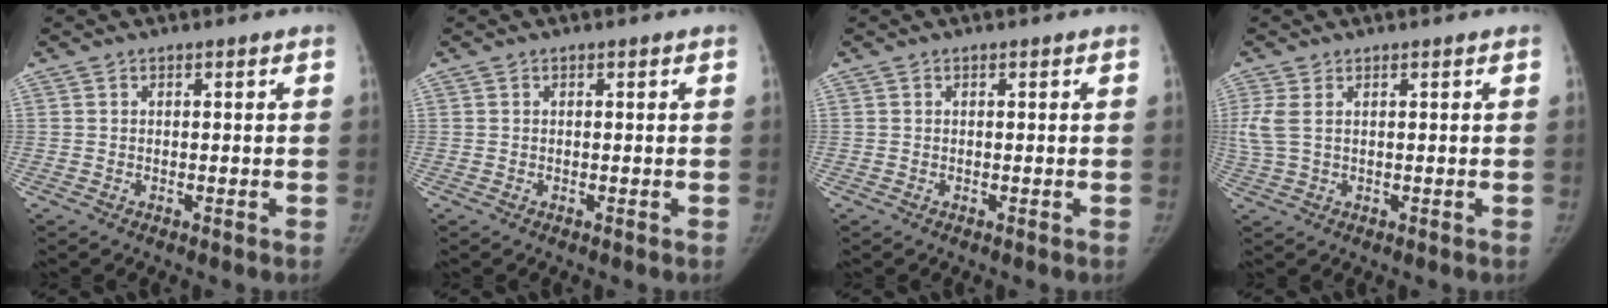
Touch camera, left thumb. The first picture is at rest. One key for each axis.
{"total": 0.0}
{"total": 0.0}
{"total": 4.1, "fx": 0.9, "fy": 2.3, "fz": 3.3, "tx": -0.108, "ty": 0.010, "tz": 0.025}